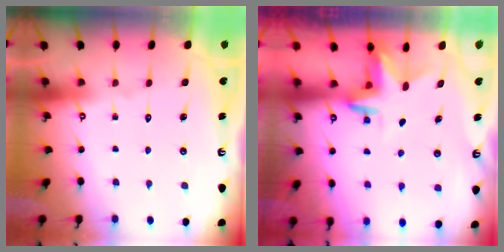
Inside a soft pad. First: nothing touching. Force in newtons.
{"total": 3.0, "press": 3.0, "slide": 0.2}